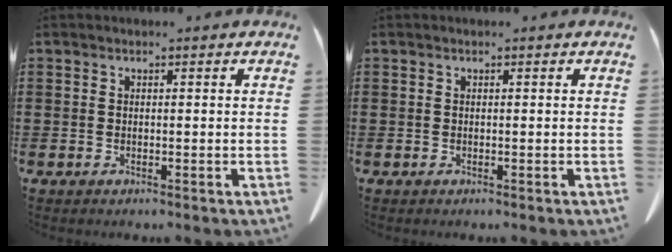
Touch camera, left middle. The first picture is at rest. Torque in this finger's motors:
{"motor_torque": [-0.02, -0.02, 0.00, 0.00]}